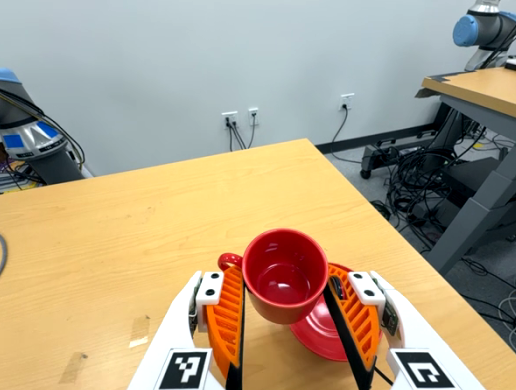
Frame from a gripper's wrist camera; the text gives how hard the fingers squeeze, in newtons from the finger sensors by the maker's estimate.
{"total": 3.3, "left": 2.8, "right": 3.8}